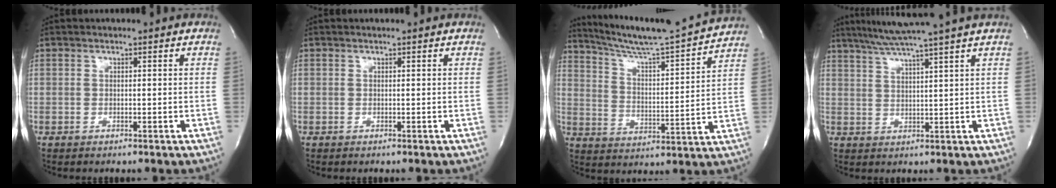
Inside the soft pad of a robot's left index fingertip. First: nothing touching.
{"total": 0.6, "force": [0.6, 0.0, 0.2], "torque": [-0.004, 0.002, 0.007]}
{"total": 16.1, "force": [15.1, -1.3, 5.4], "torque": [-0.099, -0.026, 0.231]}
{"total": 10.0, "force": [8.1, -2.2, 5.4], "torque": [-0.091, 0.008, 0.123]}